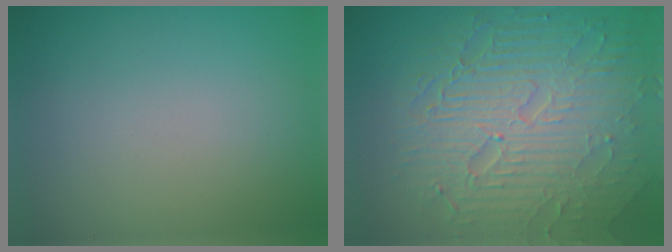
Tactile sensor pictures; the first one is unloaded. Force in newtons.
{"total": 10.2, "press": 6.6, "slide": 7.7}